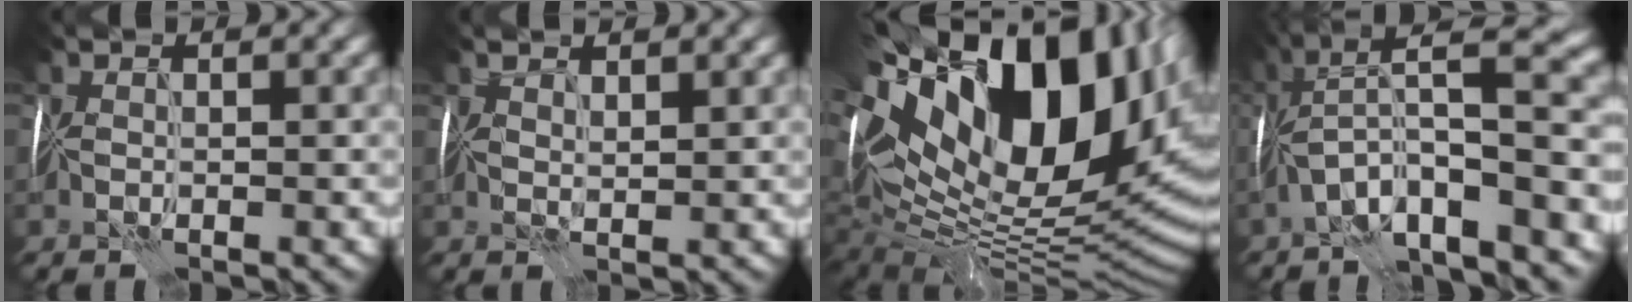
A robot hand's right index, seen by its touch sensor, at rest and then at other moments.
{"total": 1.8, "force": [1.6, 0.4, 0.7], "torque": [-0.017, 0.005, 0.031]}
{"total": 21.3, "force": [7.2, 11.4, 16.5], "torque": [-0.286, 0.006, 0.148]}
{"total": 10.1, "force": [-2.8, 2.6, 9.4], "torque": [-0.151, 0.030, -0.053]}